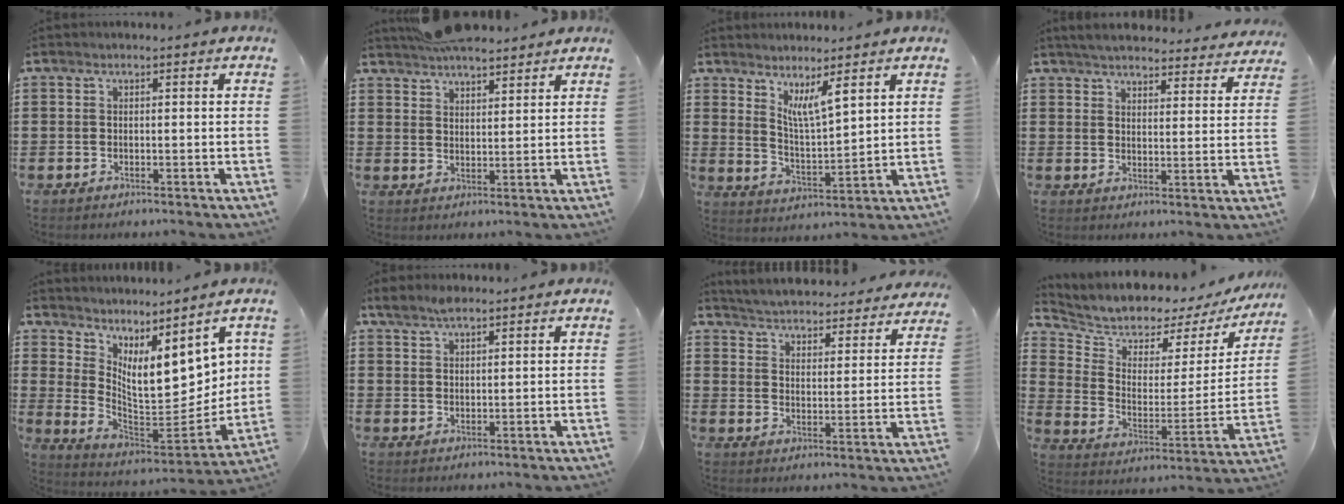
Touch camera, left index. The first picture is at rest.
{"total": 5.5, "force": [5.1, 1.4, 1.4], "torque": [-0.040, -0.005, 0.099]}
{"total": 5.5, "force": [4.3, 0.5, 3.4], "torque": [-0.072, -0.017, 0.072]}
{"total": 4.6, "force": [4.6, 0.2, 0.8], "torque": [-0.035, -0.024, 0.081]}
{"total": 10.1, "force": [5.6, 3.9, 7.4], "torque": [-0.125, -0.048, 0.101]}
{"total": 2.7, "force": [2.3, 1.1, 1.0], "torque": [-0.025, 0.002, 0.044]}
{"total": 4.6, "force": [4.5, -0.4, -0.3], "torque": [-0.021, -0.041, 0.074]}
{"total": 5.2, "force": [5.1, 1.2, 0.0], "torque": [-0.037, -0.045, 0.084]}